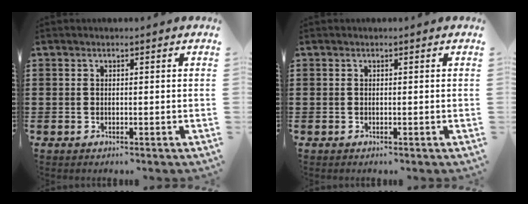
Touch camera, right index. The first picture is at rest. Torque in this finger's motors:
{"motor_torque": [0.06, -0.06, 0.00, 0.00]}